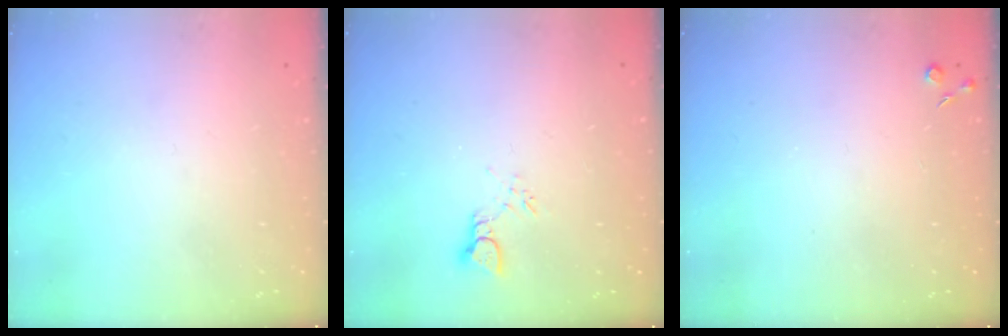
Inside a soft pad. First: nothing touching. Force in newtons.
{"total": 2.3, "press": 2.3, "slide": 0.2}
{"total": 4.2, "press": 4.1, "slide": 0.6}